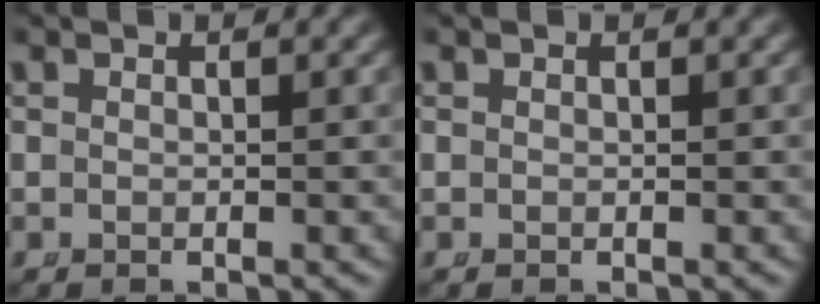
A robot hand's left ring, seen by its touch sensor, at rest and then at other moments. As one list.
[{"total": 0.0}]